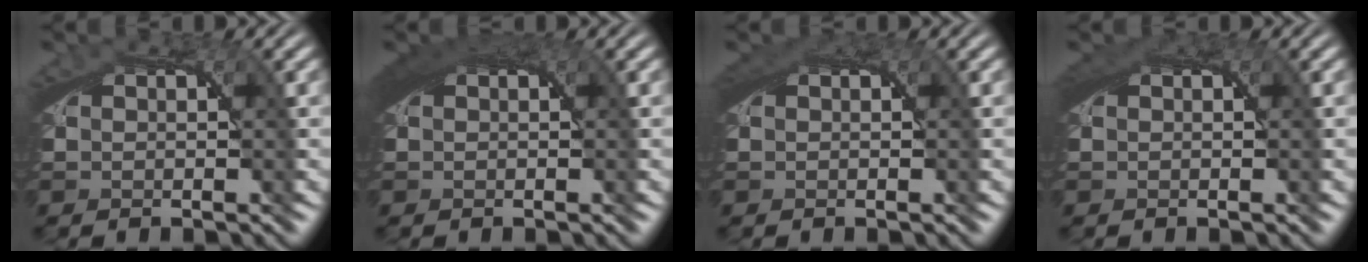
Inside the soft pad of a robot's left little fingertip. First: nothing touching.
{"total": 3.0, "force": [1.1, 1.4, 2.4], "torque": [-0.043, 0.000, 0.017]}
{"total": 1.3, "force": [0.6, 0.8, 0.9], "torque": [-0.017, 0.000, 0.008]}
{"total": 1.4, "force": [0.5, 0.8, 1.0], "torque": [-0.019, -0.002, 0.008]}